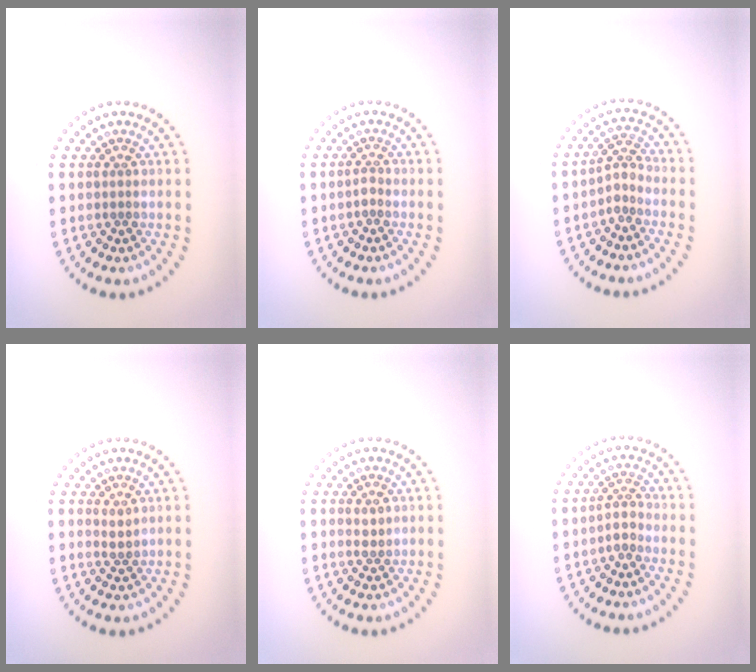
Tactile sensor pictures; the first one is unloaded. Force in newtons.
{"total": 0.9, "press": 0.6, "slide": 0.6}
{"total": 1.9, "press": 1.4, "slide": 1.3}
{"total": 1.1, "press": 0.9, "slide": 0.5}
{"total": 1.1, "press": 1.0, "slide": 0.4}
{"total": 1.7, "press": 1.2, "slide": 1.2}